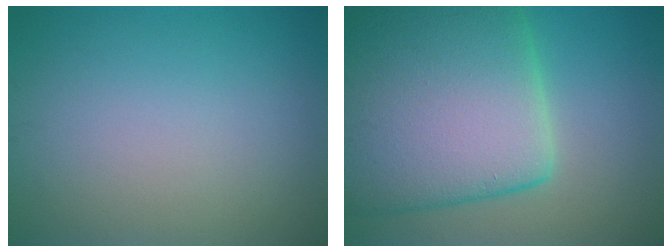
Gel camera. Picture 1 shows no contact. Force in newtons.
{"total": 15.9, "press": 15.9, "slide": 0.8}